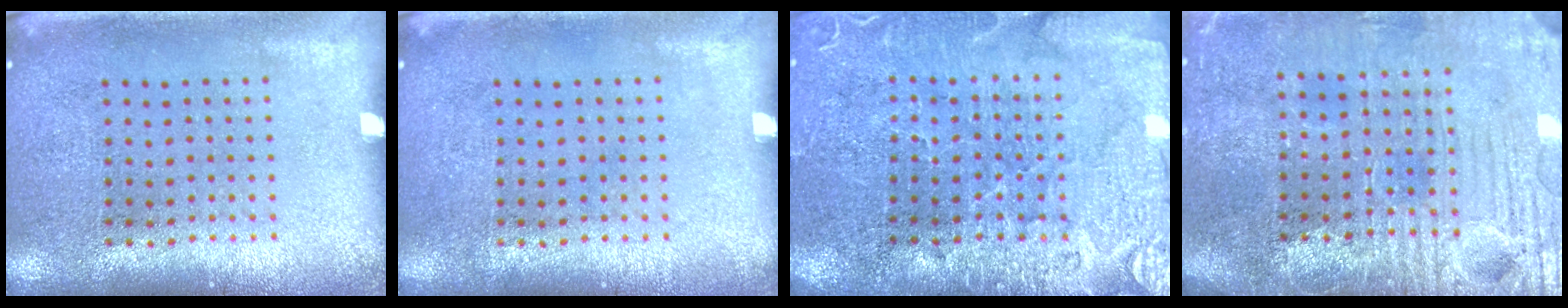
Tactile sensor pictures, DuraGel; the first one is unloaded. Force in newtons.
{"total": 0.0}
{"total": 3.6, "press": 3.4, "slide": 1.3}
{"total": 4.0, "press": 3.8, "slide": 1.2}